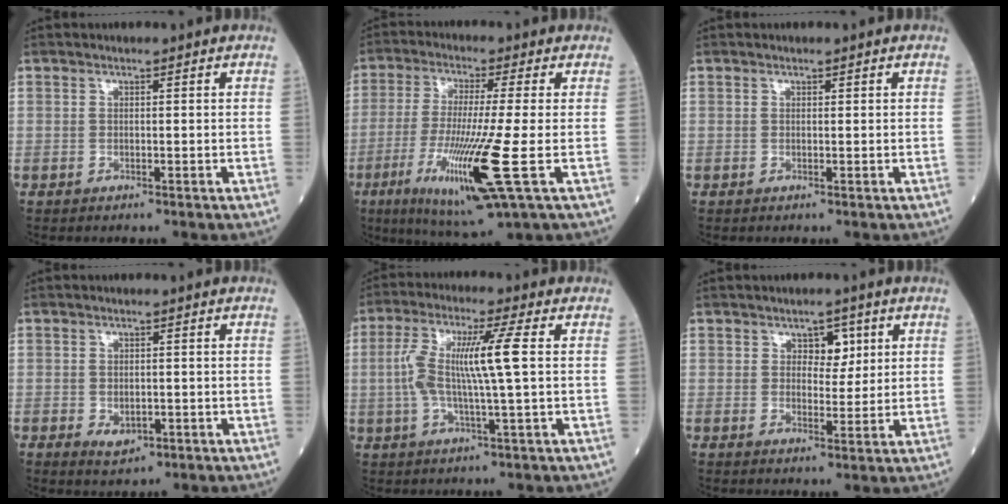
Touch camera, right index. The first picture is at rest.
{"total": 14.2, "force": [-4.3, -0.3, 13.5], "torque": [-0.279, -0.040, -0.076]}
{"total": 0.0}
{"total": 2.9, "force": [-1.1, 1.8, 2.0], "torque": [-0.030, -0.001, -0.008]}
{"total": 9.5, "force": [0.7, -0.2, 9.5], "torque": [-0.193, 0.012, 0.011]}
{"total": 3.7, "force": [1.6, 2.2, 2.5], "torque": [-0.028, 0.004, 0.023]}